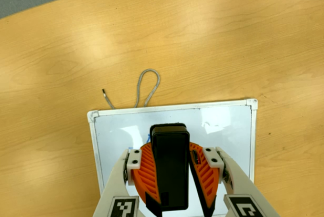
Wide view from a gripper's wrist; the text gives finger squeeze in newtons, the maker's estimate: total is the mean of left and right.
{"total": 10.8, "left": 10.2, "right": 11.4}